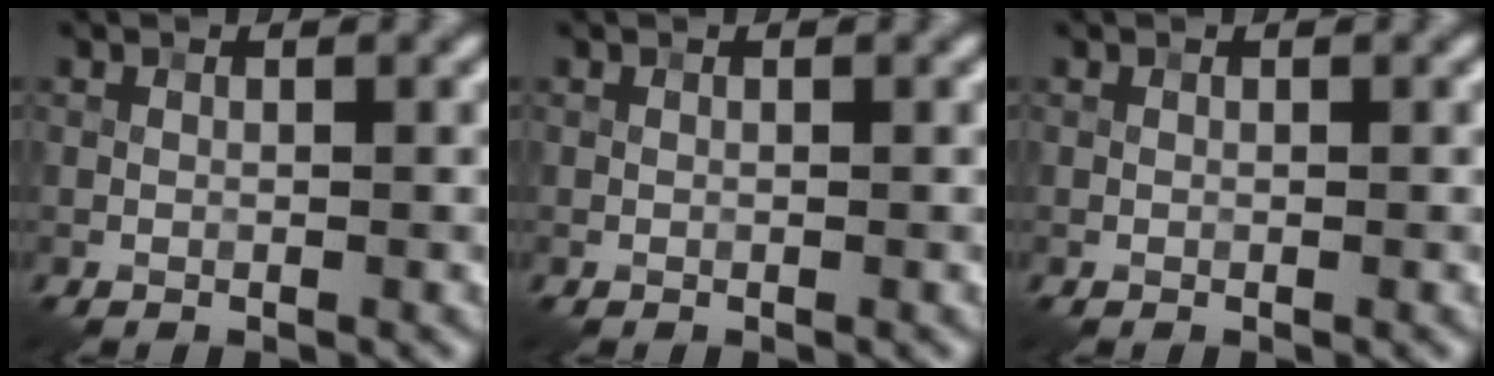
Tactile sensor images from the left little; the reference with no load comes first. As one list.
[{"total": 0.0}, {"total": 0.0}]